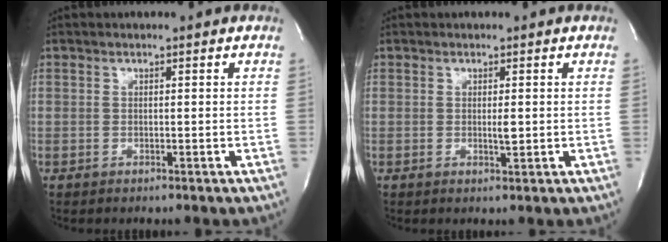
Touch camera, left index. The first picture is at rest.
{"total": 1.1, "force": [-0.1, 0.2, 1.1], "torque": [-0.020, -0.006, -0.002]}